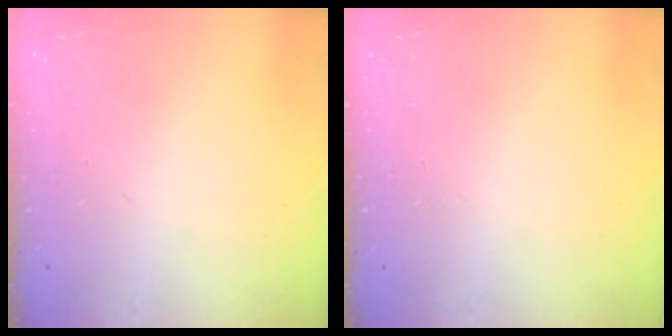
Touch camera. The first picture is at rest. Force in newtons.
{"total": 0.0}